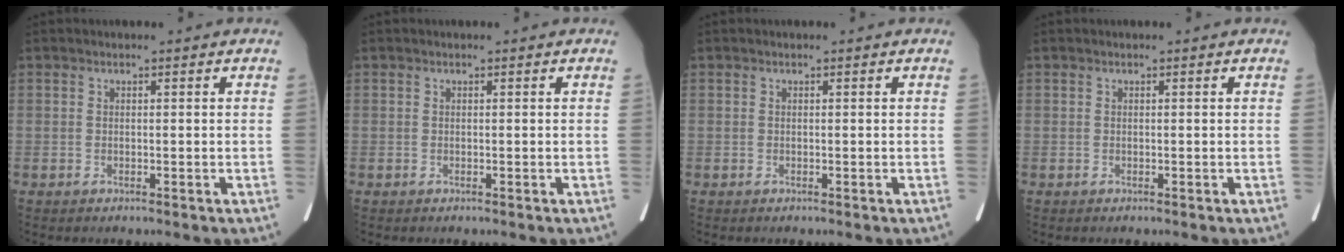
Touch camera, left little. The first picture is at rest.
{"total": 0.0}
{"total": 0.0}
{"total": 0.0}